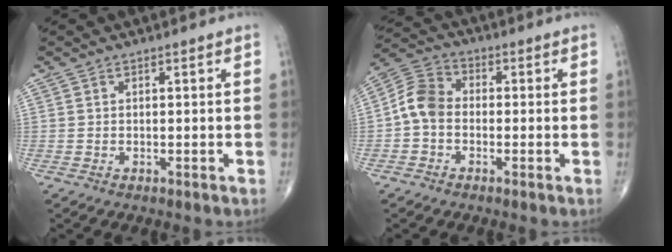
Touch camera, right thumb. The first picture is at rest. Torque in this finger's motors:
{"motor_torque": [0.95, 0.90, 0.77, -0.16, 0.08]}